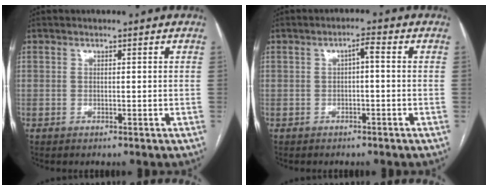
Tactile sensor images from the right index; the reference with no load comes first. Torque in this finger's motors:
{"motor_torque": [0.39, 0.02, 0.13, 0.03]}